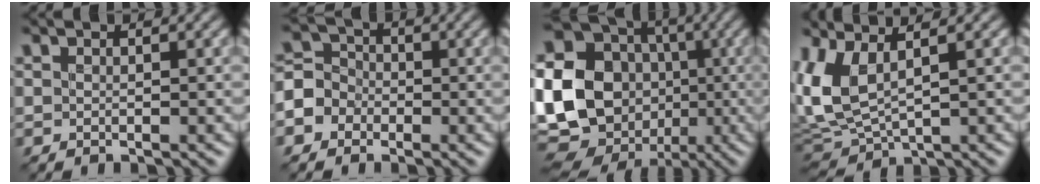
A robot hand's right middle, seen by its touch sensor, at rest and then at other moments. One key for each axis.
{"total": 4.1, "fx": -2.0, "fy": 3.5, "fz": 0.4, "tx": 0.020, "ty": 0.012, "tz": -0.060}
{"total": 22.5, "fx": -3.7, "fy": 19.9, "fz": 9.8, "tx": -0.214, "ty": 0.001, "tz": -0.117}
{"total": 5.8, "fx": 1.3, "fy": 2.6, "fz": 5.1, "tx": -0.125, "ty": 0.003, "tz": 0.023}